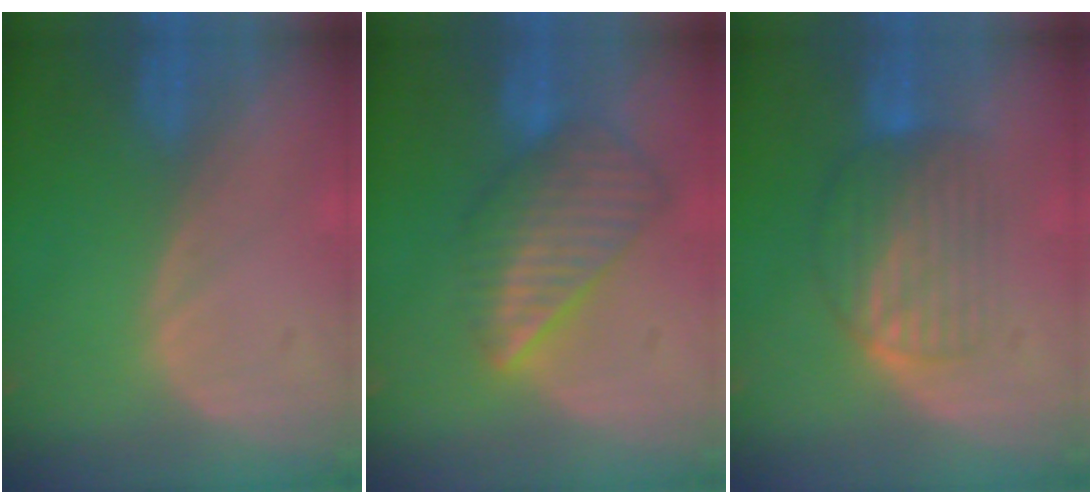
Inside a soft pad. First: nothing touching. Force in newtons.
{"total": 8.8, "press": 7.6, "slide": 4.4}
{"total": 6.7, "press": 6.5, "slide": 1.8}